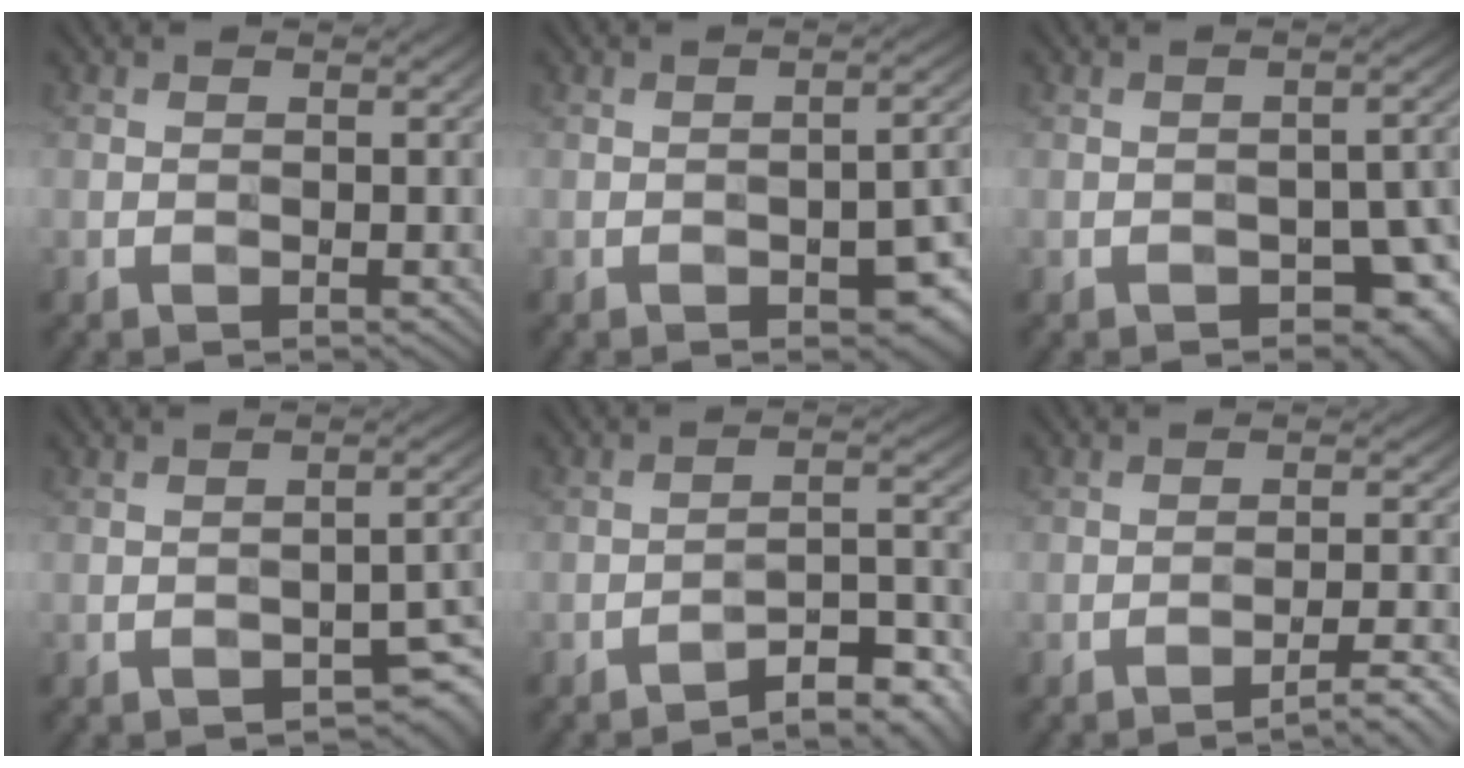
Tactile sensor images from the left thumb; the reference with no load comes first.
{"total": 6.9, "force": [-3.0, 2.8, 5.5], "torque": [-0.070, -0.003, -0.036]}
{"total": 6.3, "force": [-3.2, 3.1, 4.4], "torque": [-0.047, 0.000, -0.040]}
{"total": 4.0, "force": [-2.5, 1.5, 2.7], "torque": [-0.031, 0.005, -0.029]}
{"total": 7.6, "force": [-6.5, 1.1, 3.9], "torque": [-0.051, 0.018, -0.097]}
{"total": 3.9, "force": [-2.9, 0.3, 2.6], "torque": [-0.046, 0.015, -0.050]}